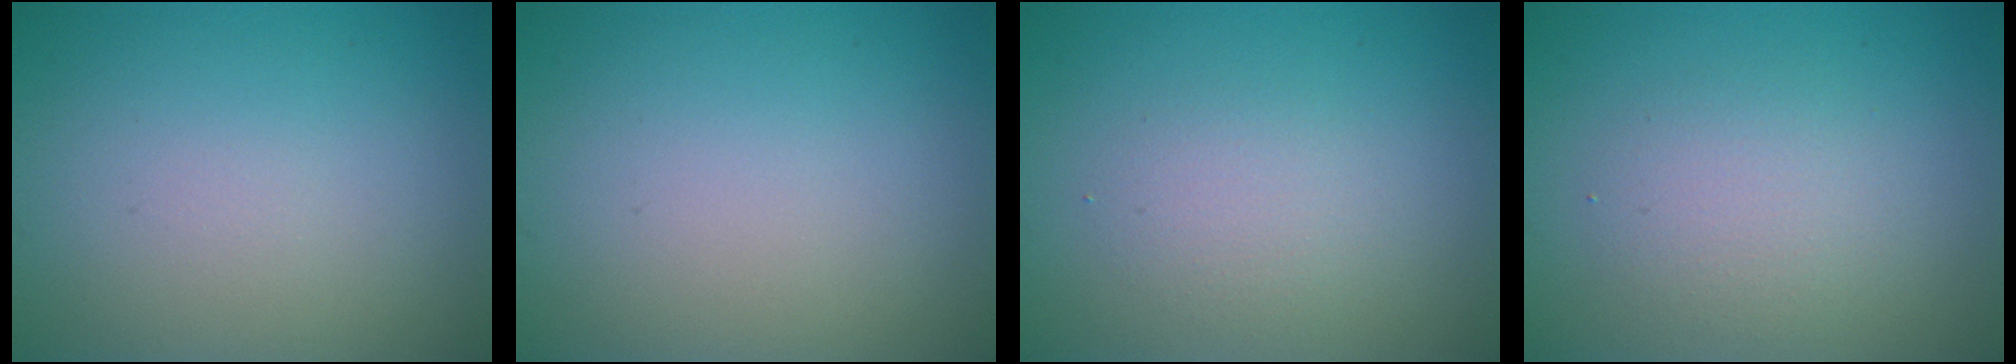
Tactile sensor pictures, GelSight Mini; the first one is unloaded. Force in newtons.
{"total": 0.0}
{"total": 2.0, "press": 2.0, "slide": 0.0}
{"total": 2.5, "press": 2.5, "slide": 0.2}